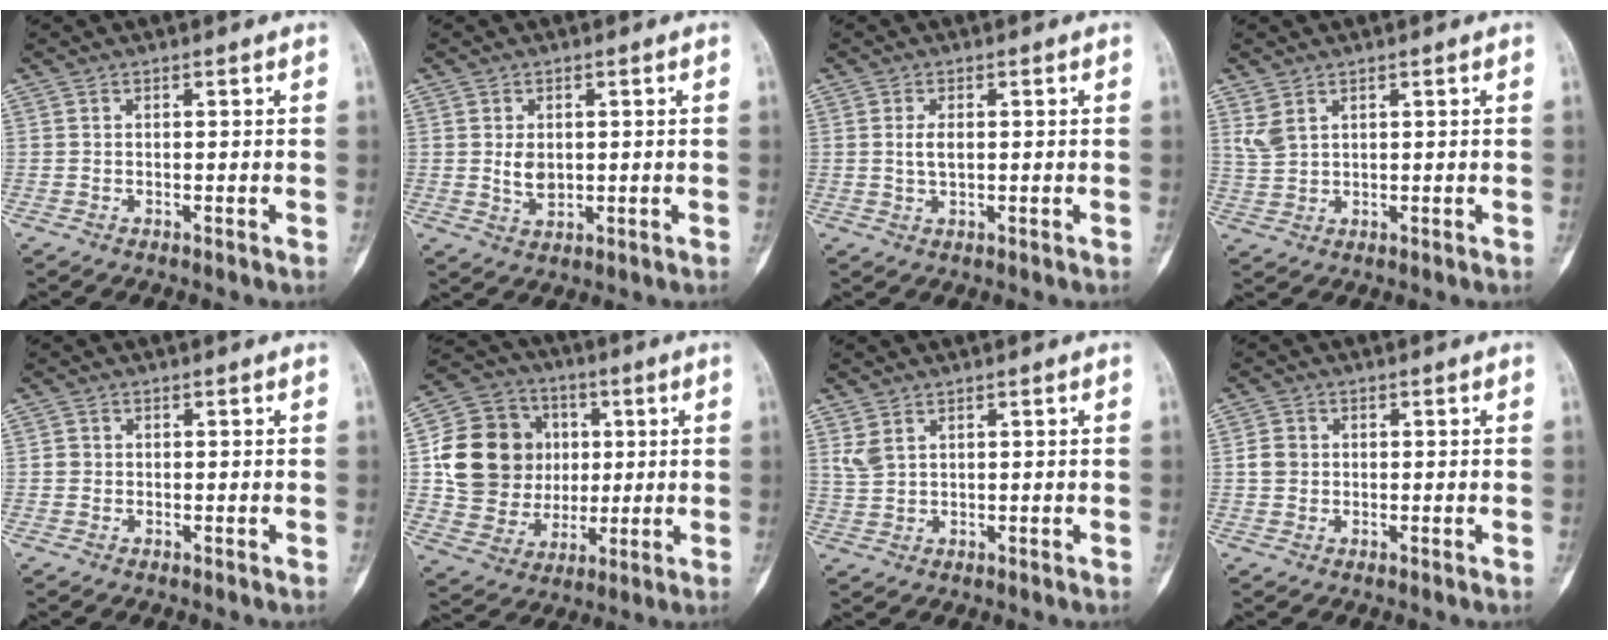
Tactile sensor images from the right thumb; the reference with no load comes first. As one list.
[{"total": 3.5, "force": [0.2, 2.4, 2.6], "torque": [-0.037, -0.005, 0.009]}, {"total": 2.8, "force": [0.3, 1.4, 2.5], "torque": [-0.043, -0.001, 0.005]}, {"total": 3.1, "force": [1.6, 1.9, 1.9], "torque": [-0.039, -0.002, 0.044]}, {"total": 1.1, "force": [-0.1, 1.0, 0.2], "torque": [0.003, 0.004, -0.002]}, {"total": 18.9, "force": [2.5, 16.4, 9.0], "torque": [-0.131, 0.017, 0.060]}, {"total": 2.6, "force": [1.3, 1.6, 1.6], "torque": [-0.033, 0.001, 0.036]}, {"total": 2.8, "force": [0.1, 2.6, 1.0], "torque": [-0.007, 0.007, -0.001]}]